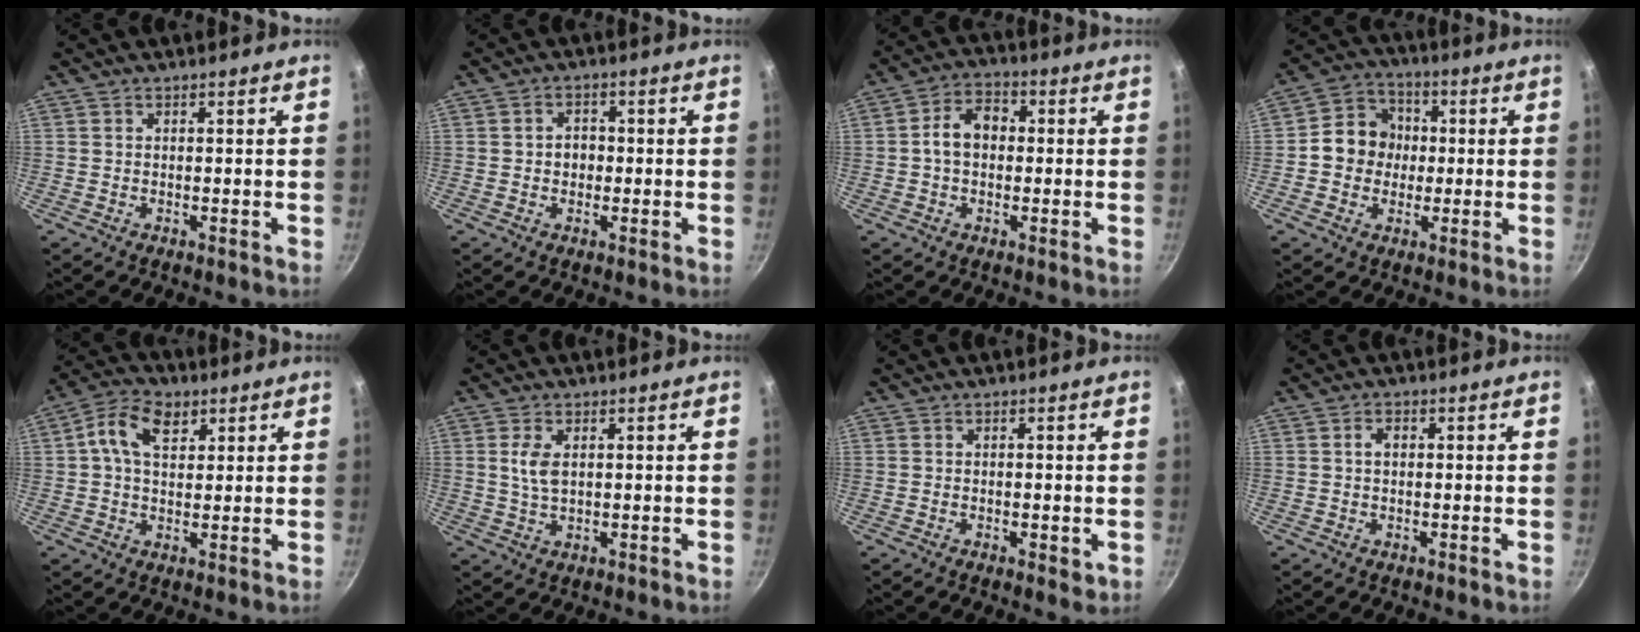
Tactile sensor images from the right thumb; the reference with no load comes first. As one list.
[{"total": 3.2, "force": [-0.2, 2.7, 1.8], "torque": [-0.008, 0.008, -0.006]}, {"total": 7.3, "force": [0.2, 5.3, 5.0], "torque": [-0.065, 0.023, -0.009]}, {"total": 10.0, "force": [-0.1, 8.9, 4.4], "torque": [-0.035, 0.020, -0.020]}, {"total": 9.1, "force": [3.2, 5.8, 6.2], "torque": [-0.097, 0.005, 0.045]}, {"total": 4.3, "force": [0.9, 2.4, 3.4], "torque": [-0.065, -0.004, 0.020]}, {"total": 2.2, "force": [-0.4, 1.1, 1.9], "torque": [-0.026, -0.004, -0.005]}, {"total": 1.9, "force": [0.2, 1.3, 1.3], "torque": [-0.017, 0.005, 0.002]}]